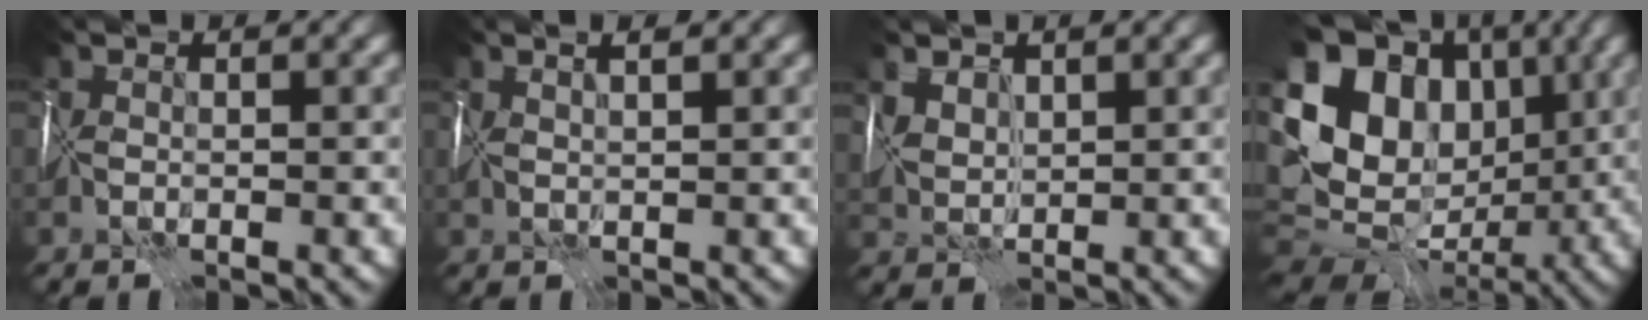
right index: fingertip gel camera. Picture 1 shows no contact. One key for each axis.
{"total": 2.6, "fx": 1.9, "fy": 0.4, "fz": 1.6, "tx": -0.005, "ty": 0.025, "tz": 0.009}
{"total": 2.4, "fx": 1.8, "fy": 1.2, "fz": 1.1, "tx": -0.034, "ty": 0.007, "tz": 0.033}
{"total": 16.4, "fx": 3.3, "fy": 12.8, "fz": 9.7, "tx": -0.179, "ty": 0.029, "tz": 0.073}